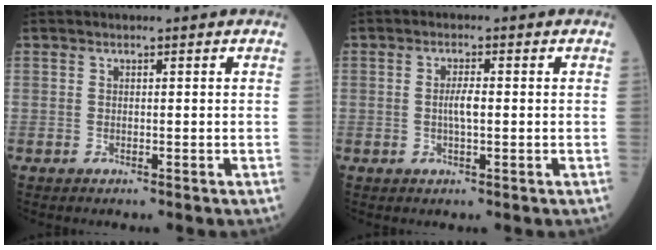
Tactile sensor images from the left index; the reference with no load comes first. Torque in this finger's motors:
{"motor_torque": [0.52, -0.05, 0.06, 0.02]}